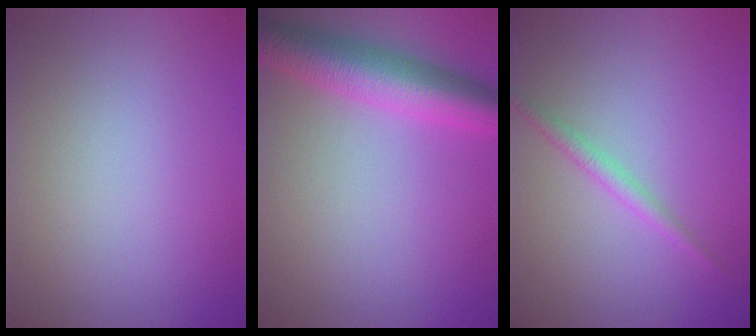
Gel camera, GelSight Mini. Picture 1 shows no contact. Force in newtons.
{"total": 6.5, "press": 6.5, "slide": 0.1}
{"total": 1.6, "press": 1.6, "slide": 0.0}